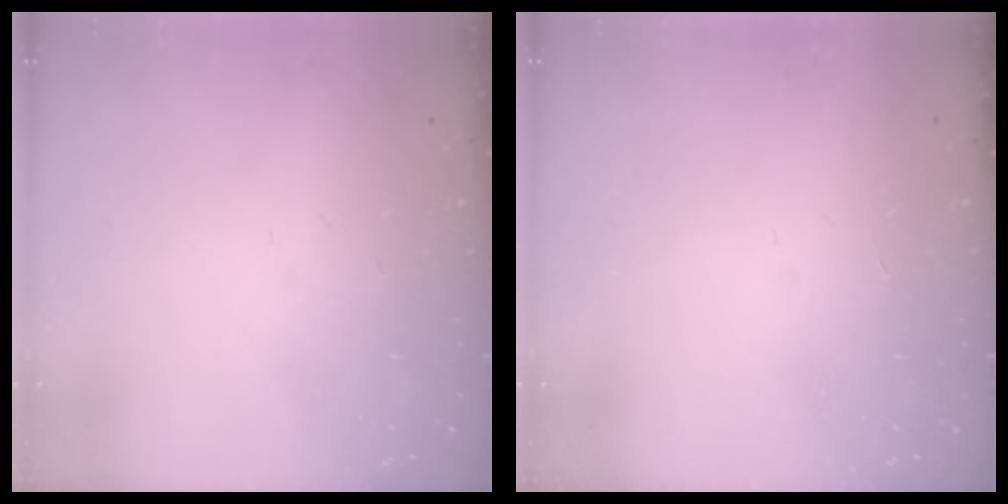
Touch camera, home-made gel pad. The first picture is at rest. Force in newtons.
{"total": 1.5, "press": 1.5, "slide": 0.1}